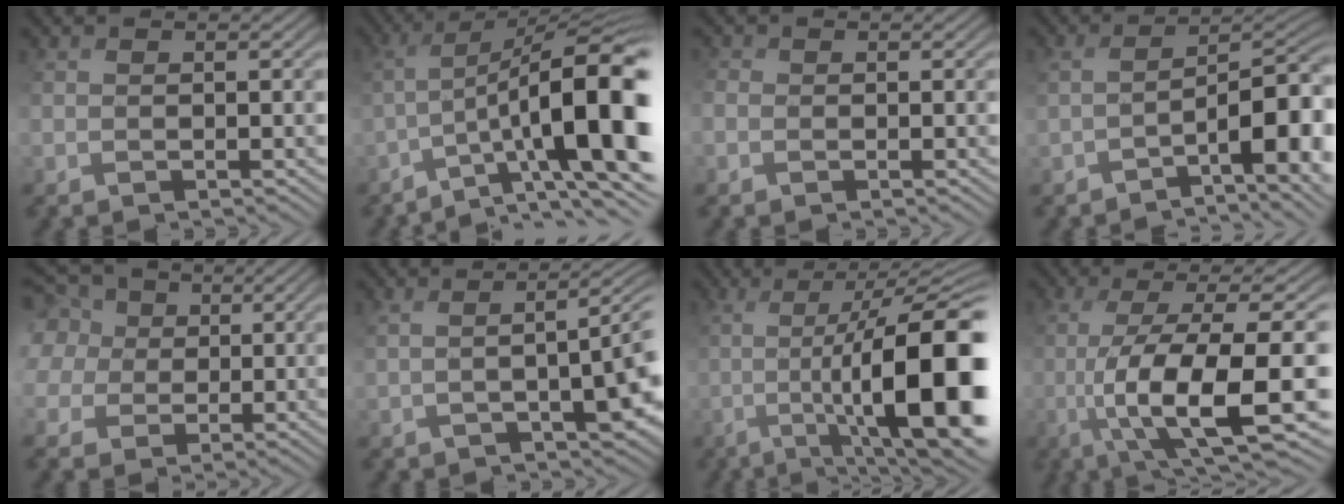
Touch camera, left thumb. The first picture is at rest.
{"total": 16.8, "force": [-4.0, 5.3, 15.4], "torque": [-0.243, -0.011, -0.046]}
{"total": 0.8, "force": [-0.5, 0.6, 0.2], "torque": [-0.019, -0.003, -0.002]}
{"total": 11.5, "force": [-4.7, 3.8, 9.8], "torque": [-0.119, 0.010, -0.051]}
{"total": 9.3, "force": [2.9, 7.9, 4.0], "torque": [-0.176, 0.017, 0.049]}
{"total": 6.6, "force": [-0.7, 2.0, 6.2], "torque": [-0.076, -0.005, -0.004]}
{"total": 16.6, "force": [-1.3, 5.0, 15.7], "torque": [-0.229, -0.020, 0.013]}
{"total": 14.9, "force": [-2.4, 4.7, 14.0], "torque": [-0.260, -0.017, -0.014]}